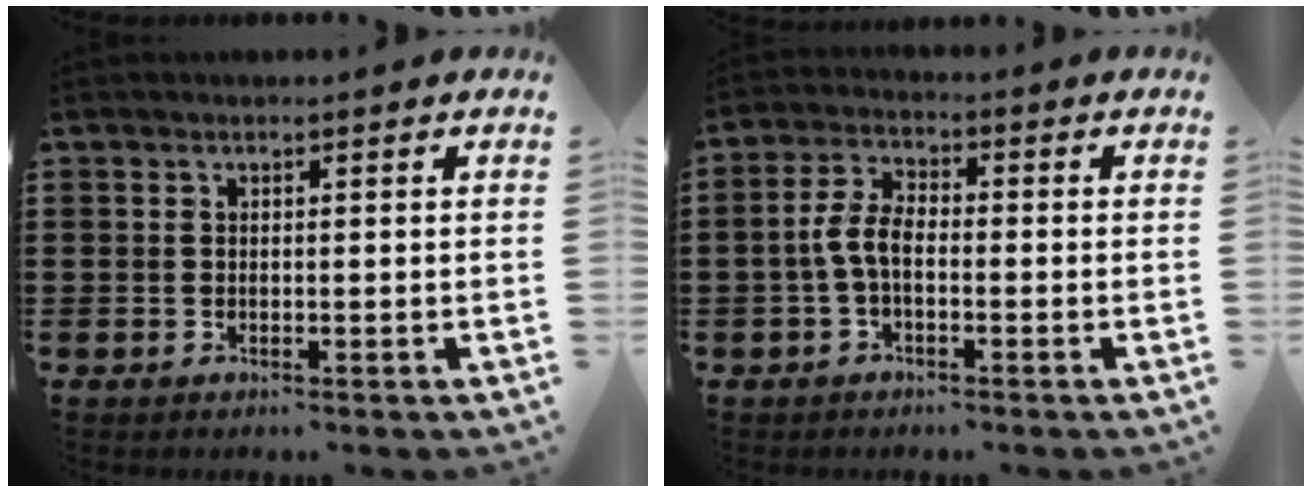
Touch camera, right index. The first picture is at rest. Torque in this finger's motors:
{"motor_torque": [0.36, 0.40, 0.55, 0.16]}